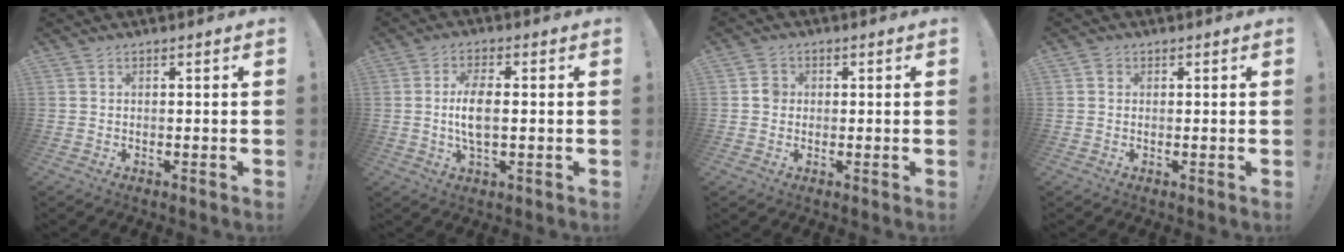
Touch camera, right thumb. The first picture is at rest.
{"total": 7.8, "force": [-0.3, 3.1, 7.2], "torque": [-0.131, -0.006, -0.010]}
{"total": 3.2, "force": [-0.2, 3.0, 1.0], "torque": [-0.009, 0.006, -0.006]}
{"total": 1.4, "force": [0.4, 1.2, 0.5], "torque": [-0.002, 0.001, 0.005]}